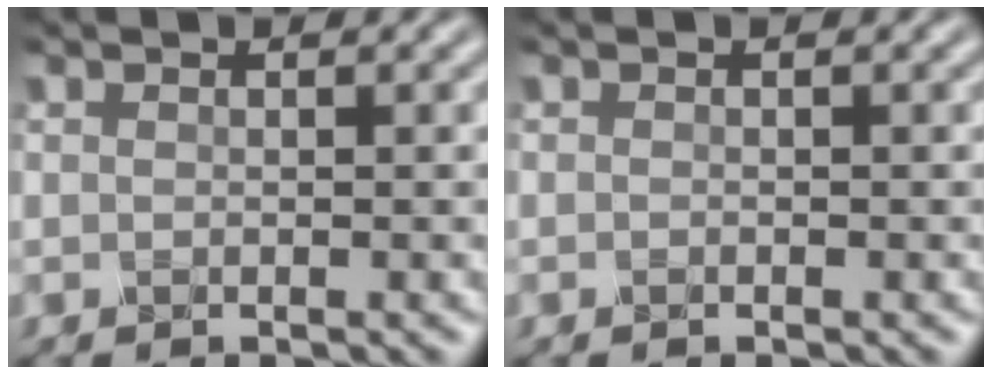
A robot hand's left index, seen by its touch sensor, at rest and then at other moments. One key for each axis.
{"total": 0.0}